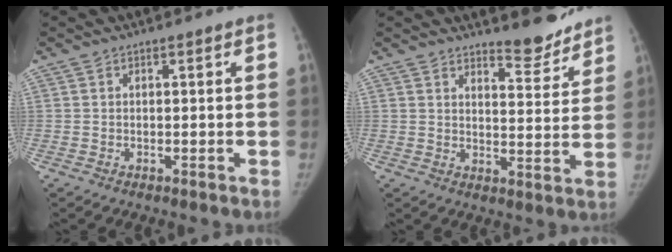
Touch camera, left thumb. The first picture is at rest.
{"total": 7.4, "force": [6.8, 1.8, 2.1], "torque": [-0.005, -0.064, 0.095]}